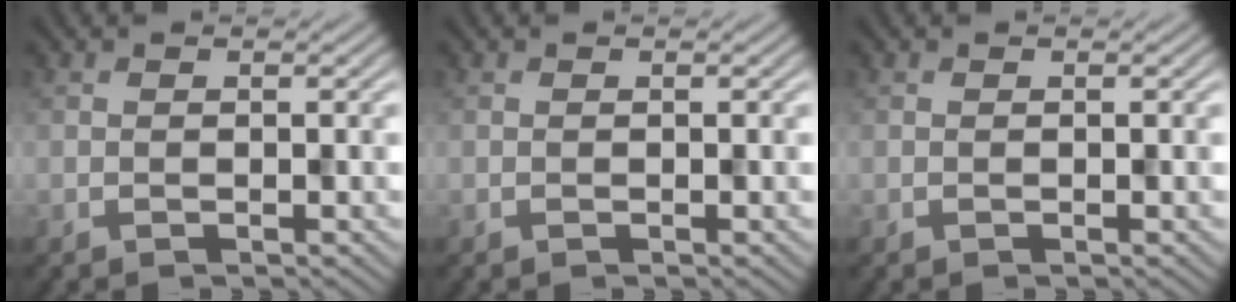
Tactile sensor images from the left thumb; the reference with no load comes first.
{"total": 0.0}
{"total": 0.0}